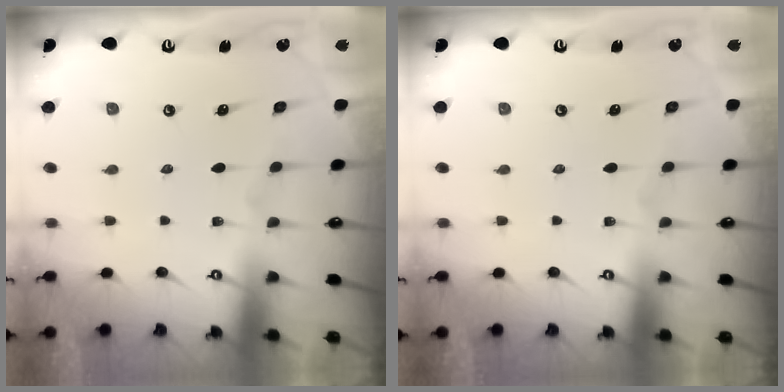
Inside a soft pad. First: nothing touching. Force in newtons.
{"total": 0.0}